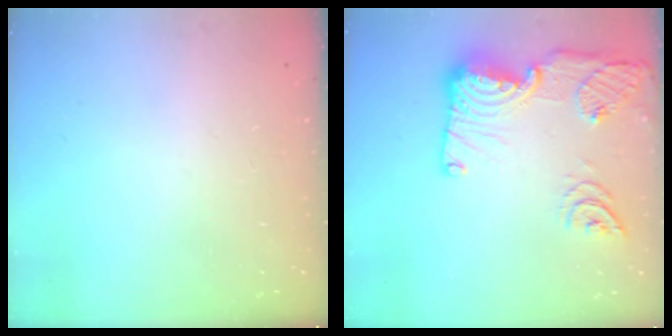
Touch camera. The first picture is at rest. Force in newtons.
{"total": 19.0, "press": 19.0, "slide": 1.5}